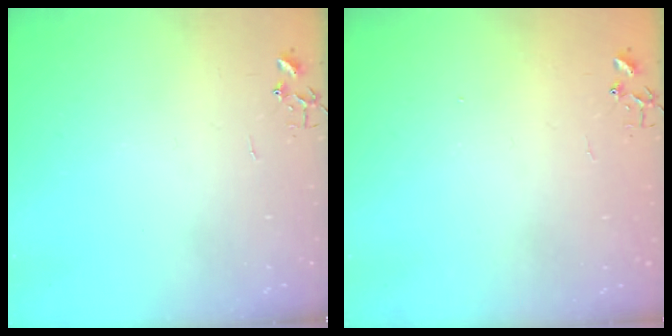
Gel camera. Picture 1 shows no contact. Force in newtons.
{"total": 1.1, "press": 1.1, "slide": 0.1}